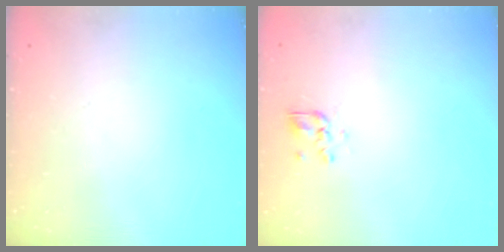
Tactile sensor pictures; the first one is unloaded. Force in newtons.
{"total": 3.0, "press": 2.9, "slide": 1.0}